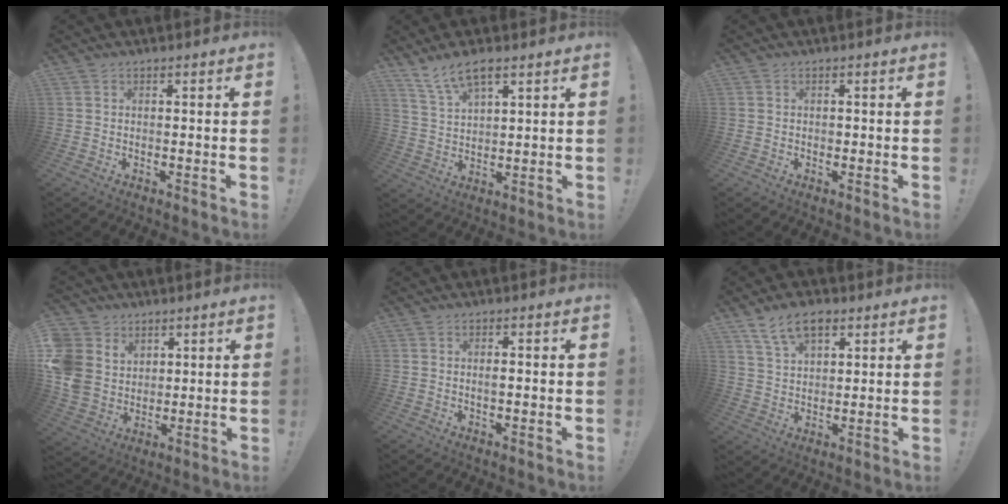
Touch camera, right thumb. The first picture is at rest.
{"total": 7.9, "force": [5.5, 2.8, 4.8], "torque": [-0.088, -0.021, 0.103]}
{"total": 0.7, "force": [-0.3, 0.6, 0.1], "torque": [-0.002, 0.002, -0.005]}
{"total": 11.3, "force": [3.2, 9.9, 4.3], "torque": [-0.107, -0.019, 0.070]}
{"total": 1.5, "force": [-0.3, 0.4, 1.4], "torque": [-0.019, 0.000, -0.009]}
{"total": 9.6, "force": [5.6, 5.3, 5.7], "torque": [-0.093, -0.013, 0.105]}